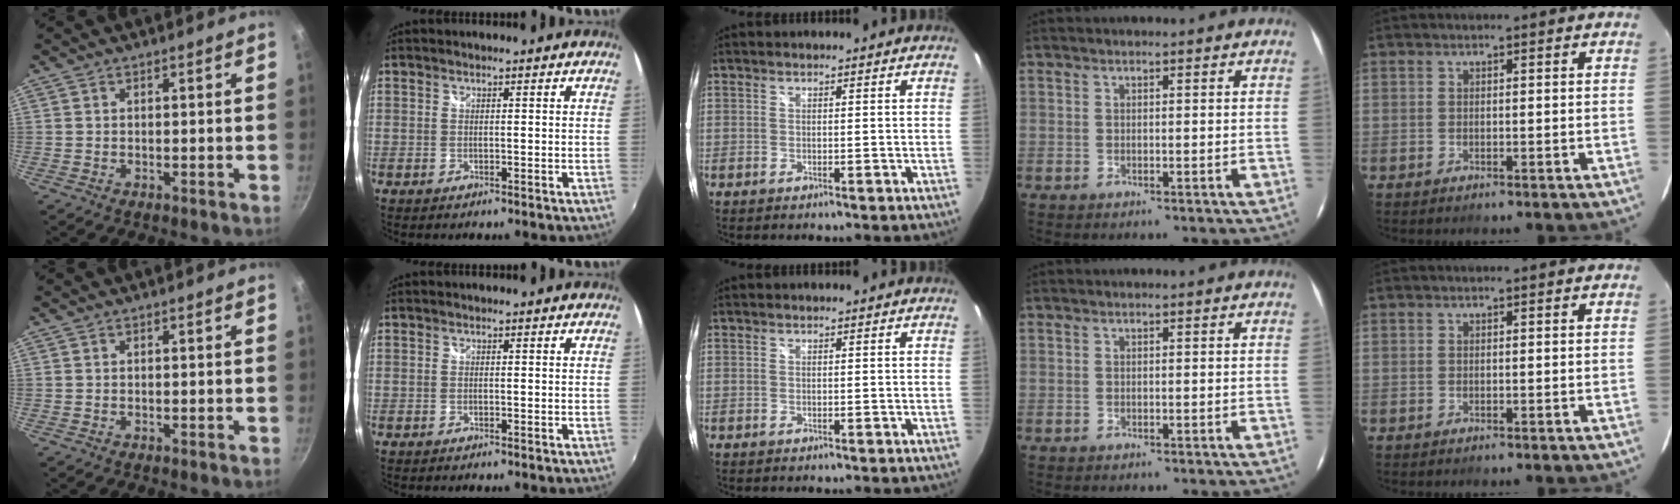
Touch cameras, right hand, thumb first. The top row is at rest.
{}